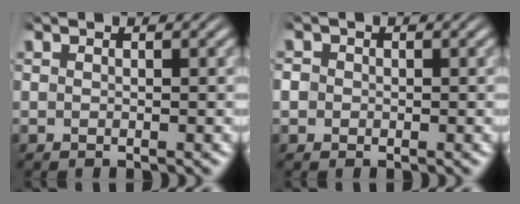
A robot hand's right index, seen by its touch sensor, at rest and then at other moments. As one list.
[{"total": 2.0, "force": [-0.2, 1.9, 0.6], "torque": [-0.023, -0.005, -0.006]}]